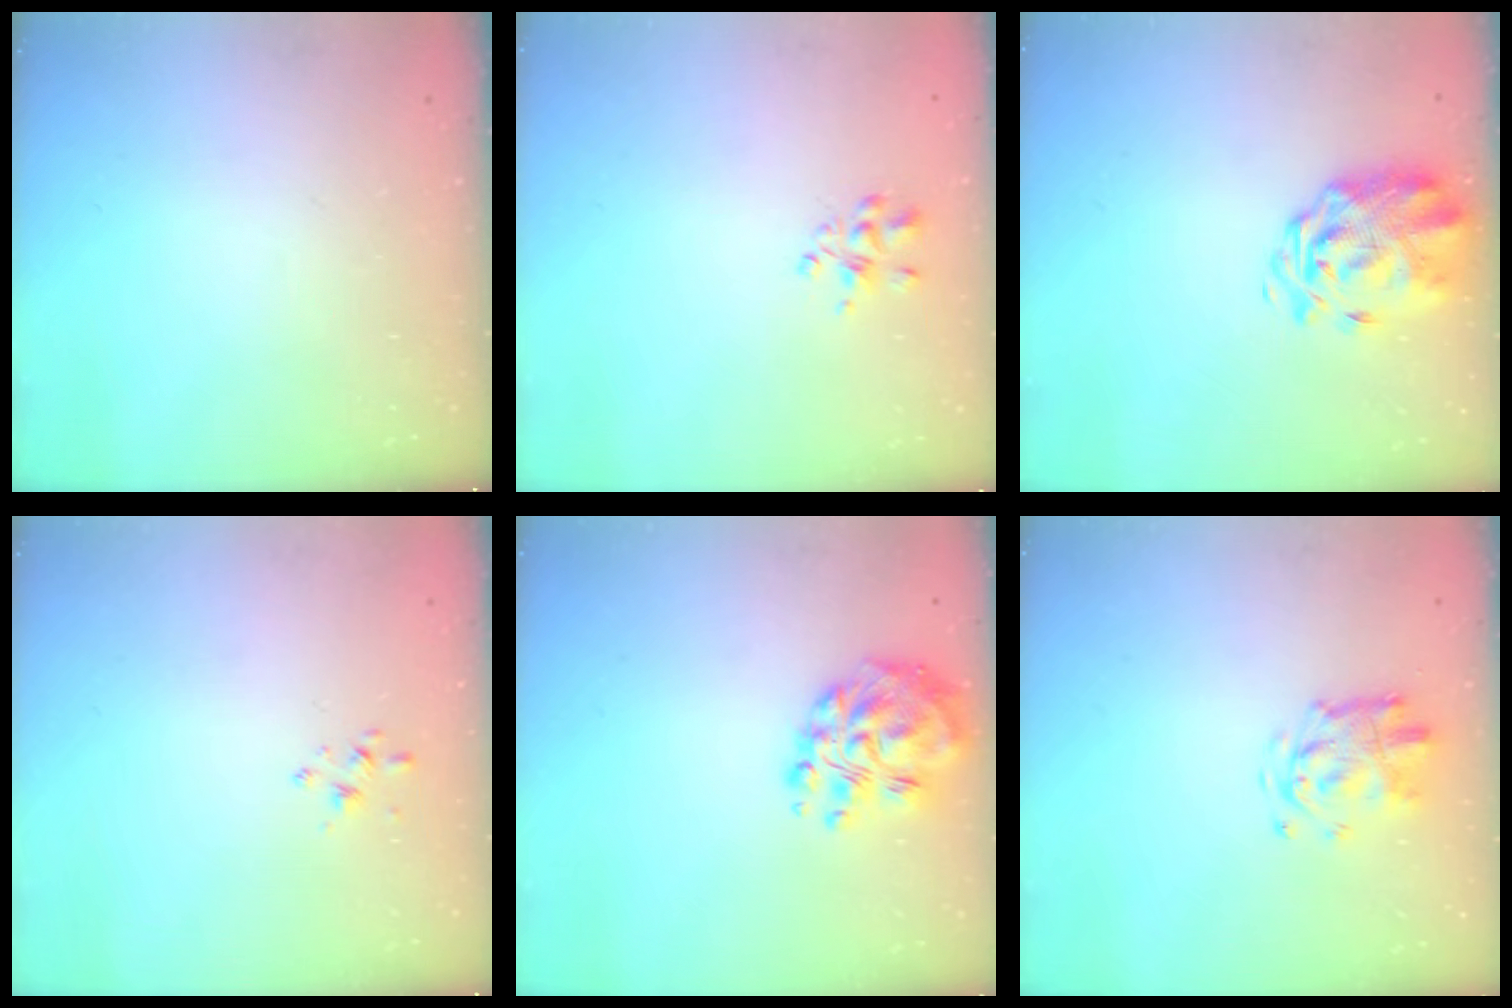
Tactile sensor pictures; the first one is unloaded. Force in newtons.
{"total": 3.7, "press": 3.4, "slide": 1.4}
{"total": 4.0, "press": 3.8, "slide": 1.2}
{"total": 2.0, "press": 1.9, "slide": 0.7}
{"total": 12.9, "press": 12.4, "slide": 3.6}
{"total": 3.8, "press": 3.8, "slide": 0.4}